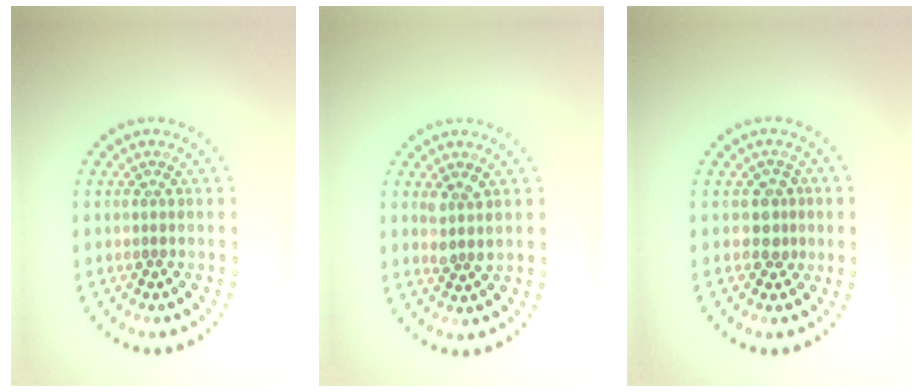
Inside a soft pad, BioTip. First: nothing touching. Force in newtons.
{"total": 1.7, "press": 1.6, "slide": 0.7}
{"total": 1.8, "press": 1.5, "slide": 0.9}